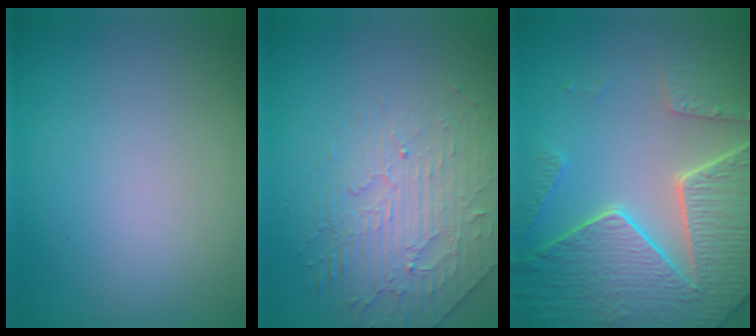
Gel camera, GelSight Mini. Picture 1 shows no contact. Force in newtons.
{"total": 2.8, "press": 2.3, "slide": 1.6}
{"total": 8.3, "press": 6.1, "slide": 5.6}